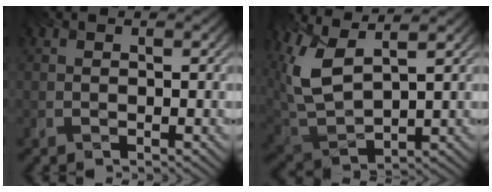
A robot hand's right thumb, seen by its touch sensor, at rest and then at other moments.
{"total": 9.2, "force": [4.0, 4.0, 7.2], "torque": [-0.193, 0.008, 0.083]}